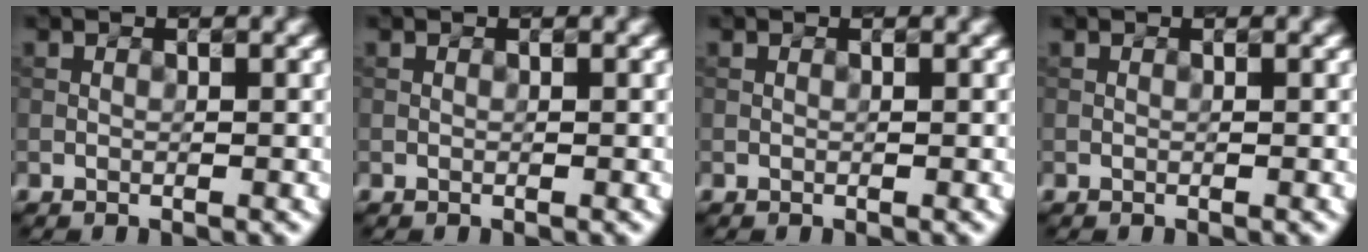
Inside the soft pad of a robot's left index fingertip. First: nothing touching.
{"total": 0.0}
{"total": 0.0}
{"total": 0.0}